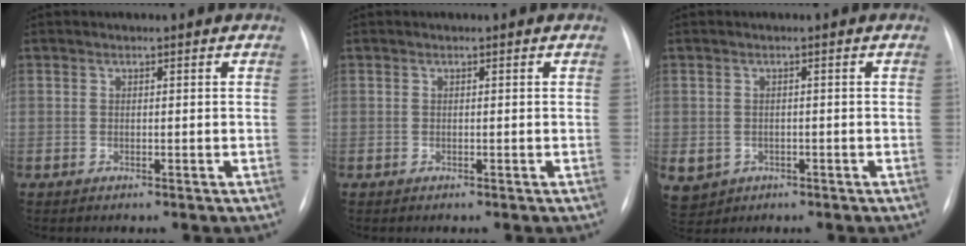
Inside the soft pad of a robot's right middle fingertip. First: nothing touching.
{"total": 0.0}
{"total": 7.2, "force": [-2.8, 6.3, 2.3], "torque": [-0.065, 0.001, -0.031]}